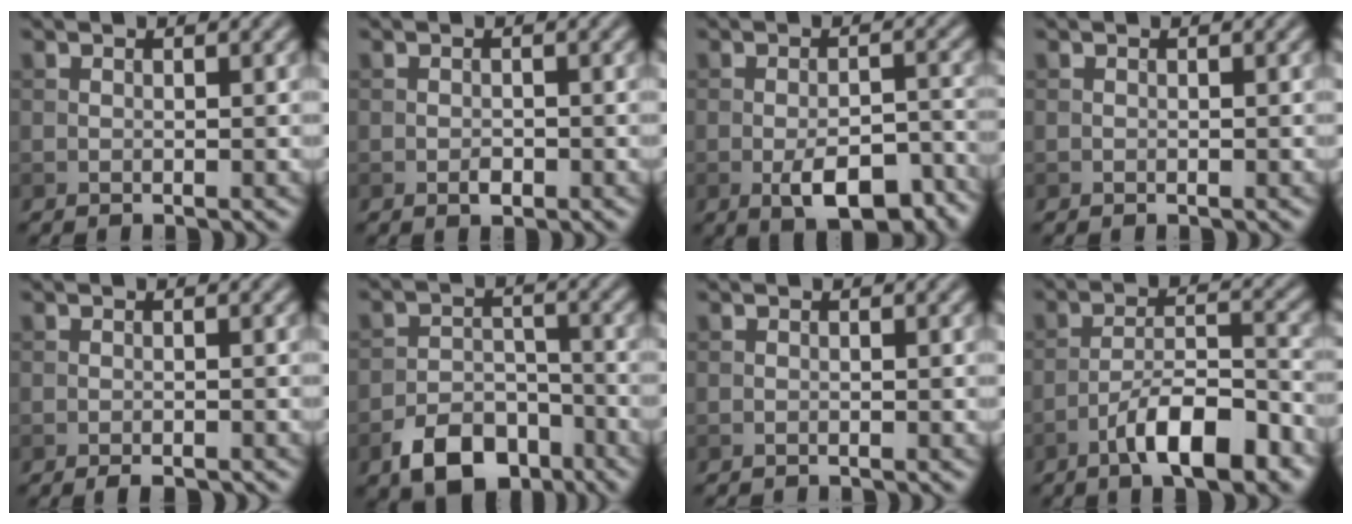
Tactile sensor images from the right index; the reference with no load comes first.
{"total": 1.0, "force": [-0.5, 0.6, 0.7], "torque": [-0.009, 0.000, -0.009]}
{"total": 6.9, "force": [-3.4, 2.8, 5.2], "torque": [-0.081, 0.000, -0.049]}
{"total": 0.0}
{"total": 1.7, "force": [-1.3, 0.4, 0.9], "torque": [-0.011, -0.002, -0.019]}
{"total": 6.3, "force": [-4.1, 3.7, 3.1], "torque": [-0.051, -0.005, -0.071]}
{"total": 0.7, "force": [-0.7, 0.0, 0.1], "torque": [0.003, -0.002, -0.013]}
{"total": 7.9, "force": [-4.8, 2.3, 5.9], "torque": [-0.092, 0.011, -0.079]}